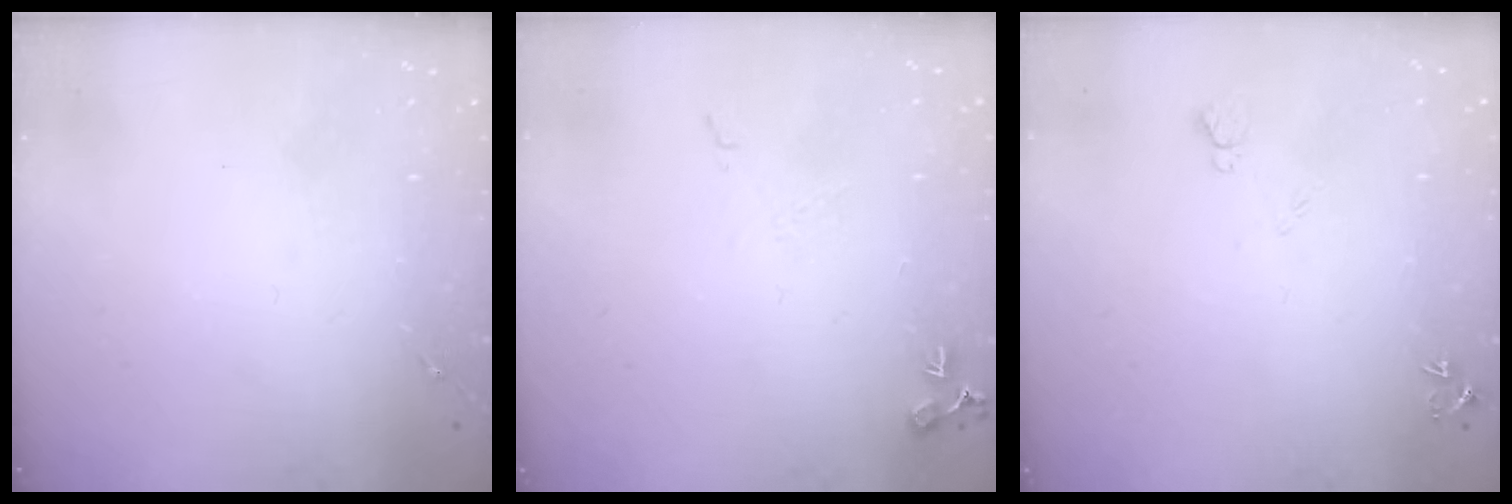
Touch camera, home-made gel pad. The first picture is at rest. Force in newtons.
{"total": 6.8, "press": 6.8, "slide": 0.9}
{"total": 6.2, "press": 6.1, "slide": 1.2}